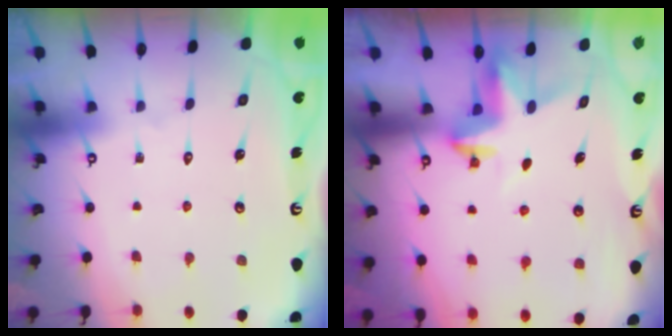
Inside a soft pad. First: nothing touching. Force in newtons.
{"total": 3.8, "press": 3.8, "slide": 0.3}